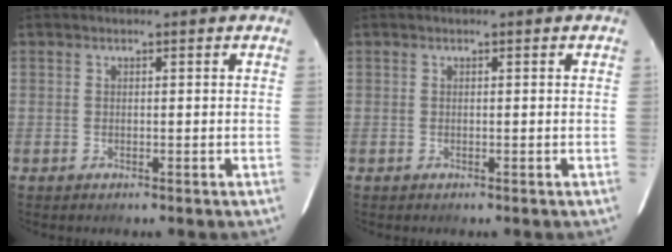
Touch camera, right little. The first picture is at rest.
{"total": 0.0}